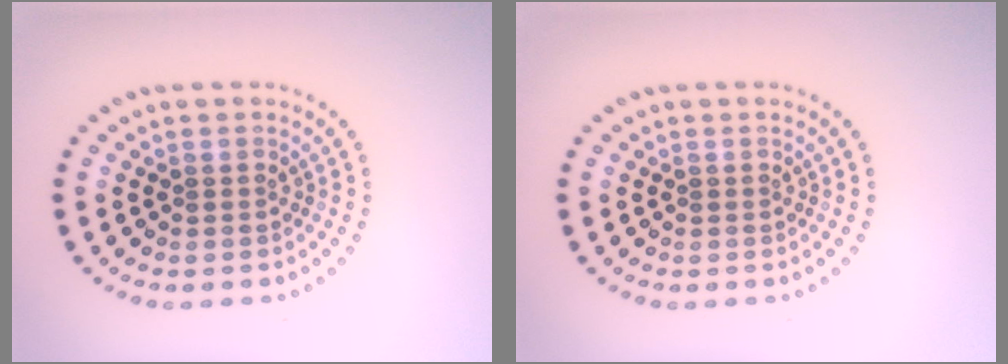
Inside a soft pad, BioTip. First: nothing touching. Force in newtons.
{"total": 0.0}